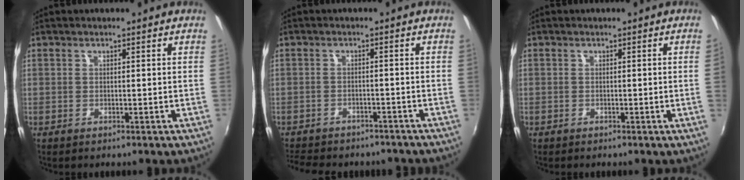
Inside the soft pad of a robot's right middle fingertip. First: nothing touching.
{"total": 12.2, "force": [-10.4, 4.7, 4.5], "torque": [-0.113, -0.013, -0.144]}
{"total": 0.9, "force": [0.0, -0.6, 0.7], "torque": [-0.005, -0.006, -0.001]}